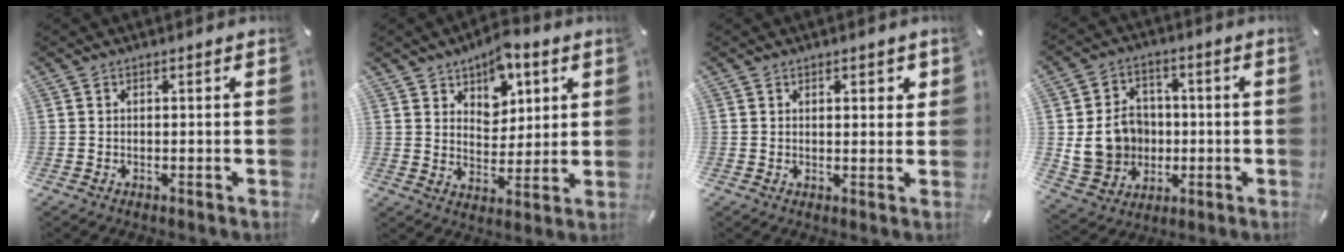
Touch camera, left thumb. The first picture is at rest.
{"total": 8.7, "force": [5.3, 6.3, 2.7], "torque": [-0.028, -0.035, 0.092]}
{"total": 2.1, "force": [1.1, 1.4, 1.0], "torque": [-0.007, -0.002, 0.015]}
{"total": 11.3, "force": [-0.1, 10.5, 4.2], "torque": [-0.109, 0.005, 0.005]}